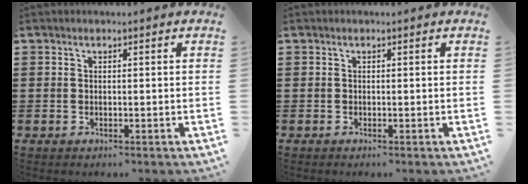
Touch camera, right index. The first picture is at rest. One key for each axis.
{"total": 0.0}